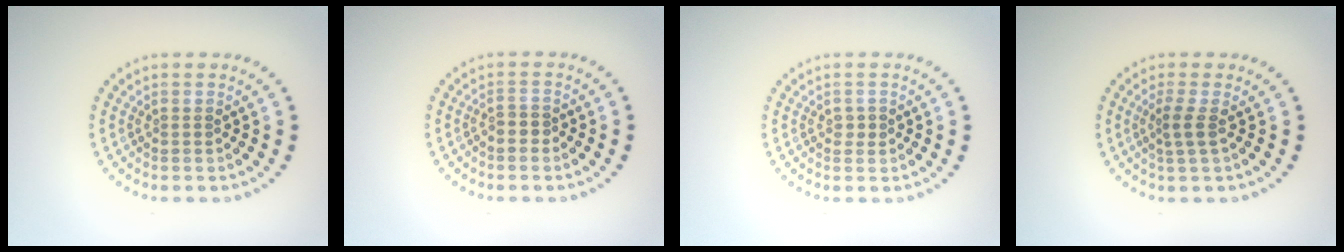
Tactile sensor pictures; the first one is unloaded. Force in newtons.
{"total": 1.2, "press": 1.1, "slide": 0.5}
{"total": 0.9, "press": 0.9, "slide": 0.1}
{"total": 1.6, "press": 1.2, "slide": 1.0}